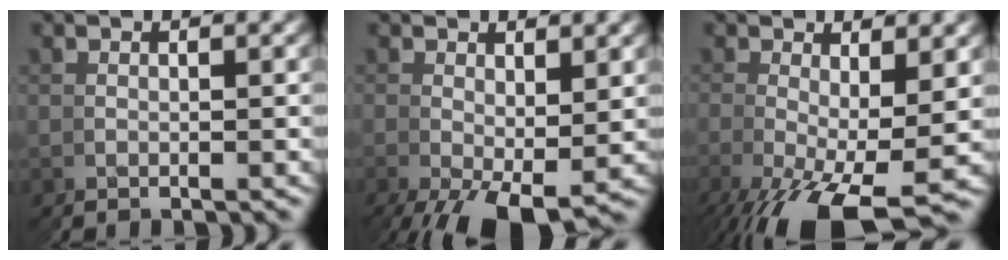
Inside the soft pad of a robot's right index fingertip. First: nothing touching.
{"total": 4.9, "force": [-1.8, 1.2, 4.4], "torque": [-0.071, -0.014, -0.015]}
{"total": 4.3, "force": [-2.3, 0.6, 3.6], "torque": [-0.073, -0.016, -0.023]}